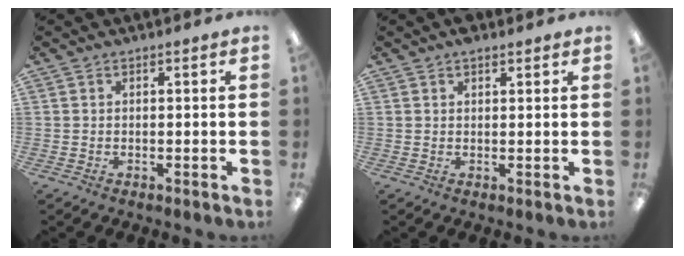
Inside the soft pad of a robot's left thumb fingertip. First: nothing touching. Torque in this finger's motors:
{"motor_torque": [0.34, 0.15, 0.28, -0.35, 0.00]}